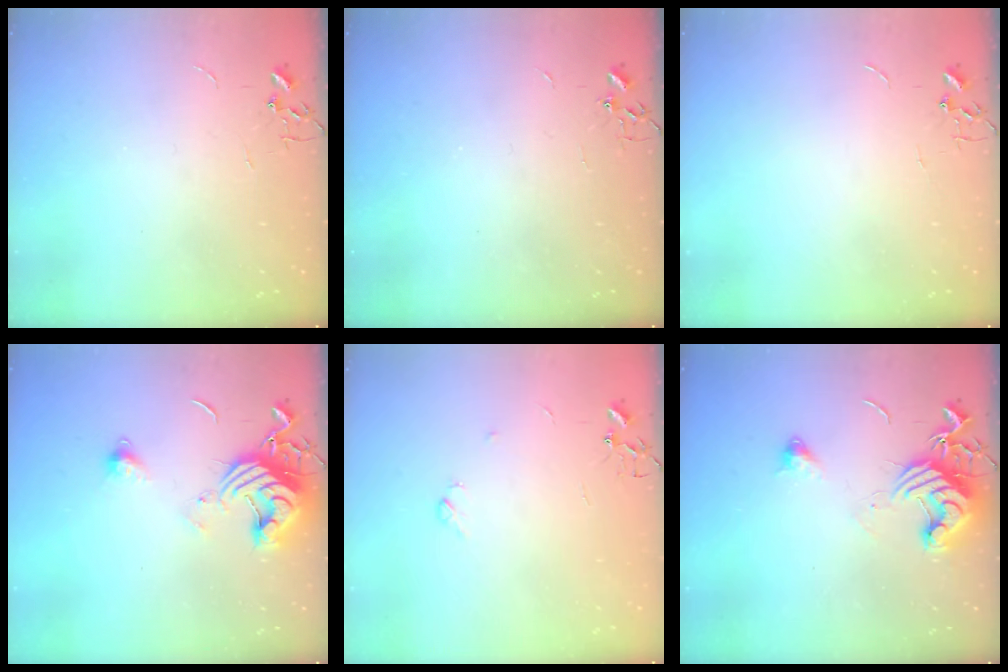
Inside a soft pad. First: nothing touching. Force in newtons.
{"total": 2.1, "press": 2.1, "slide": 0.4}
{"total": 0.0}
{"total": 13.4, "press": 13.3, "slide": 1.4}
{"total": 3.6, "press": 3.5, "slide": 0.6}
{"total": 12.3, "press": 12.2, "slide": 1.6}